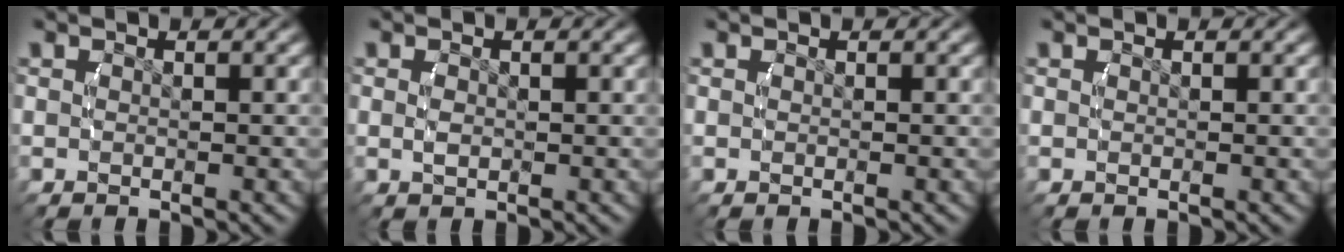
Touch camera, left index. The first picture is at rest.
{"total": 0.7, "force": [0.1, 0.2, 0.6], "torque": [-0.012, -0.005, 0.007]}
{"total": 0.0}
{"total": 0.0}